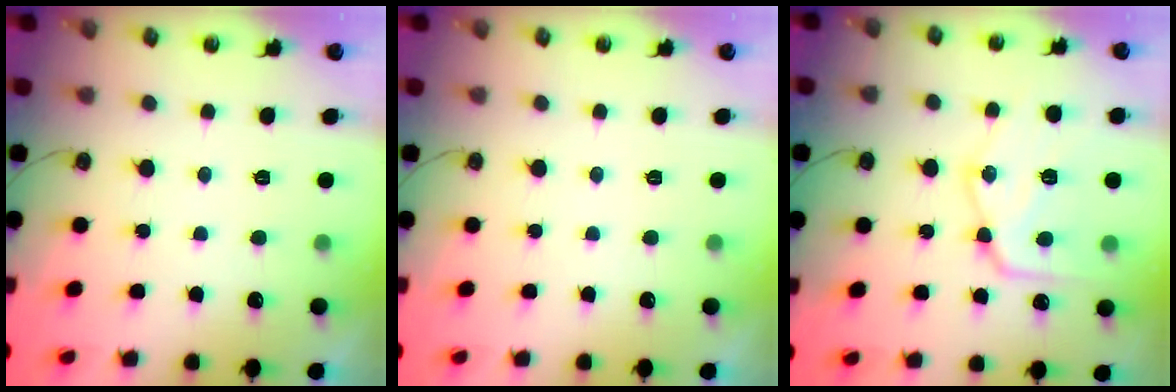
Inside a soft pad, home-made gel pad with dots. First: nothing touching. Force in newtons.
{"total": 0.0}
{"total": 16.6, "press": 16.5, "slide": 1.5}